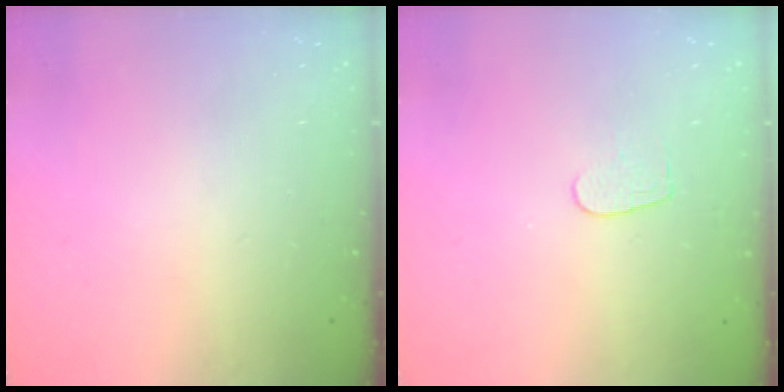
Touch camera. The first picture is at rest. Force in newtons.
{"total": 4.6, "press": 4.6, "slide": 0.2}